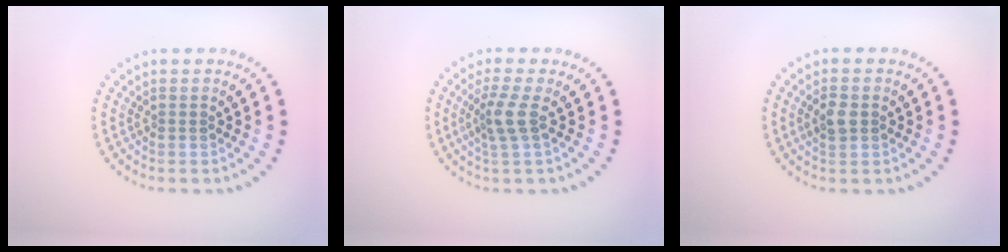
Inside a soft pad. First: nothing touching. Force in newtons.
{"total": 2.5, "press": 1.9, "slide": 1.6}
{"total": 1.9, "press": 1.9, "slide": 0.2}